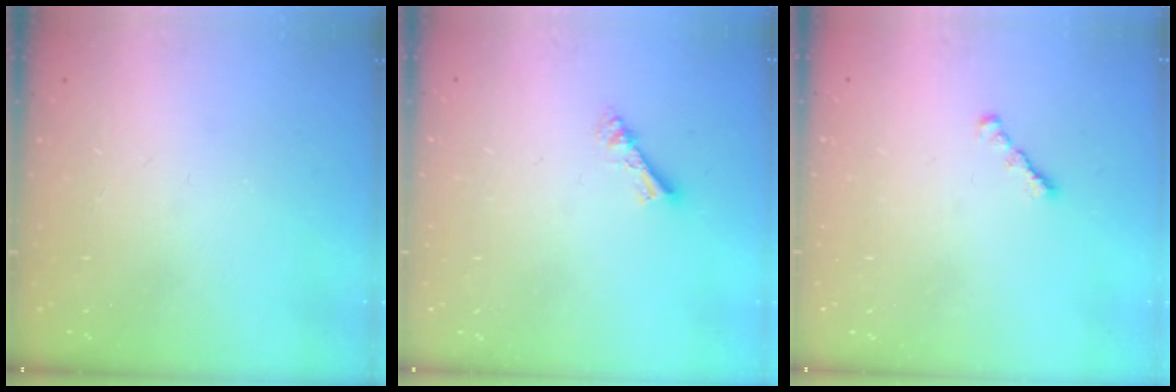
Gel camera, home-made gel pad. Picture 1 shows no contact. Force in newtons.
{"total": 4.3, "press": 4.3, "slide": 0.2}
{"total": 1.8, "press": 1.7, "slide": 0.6}